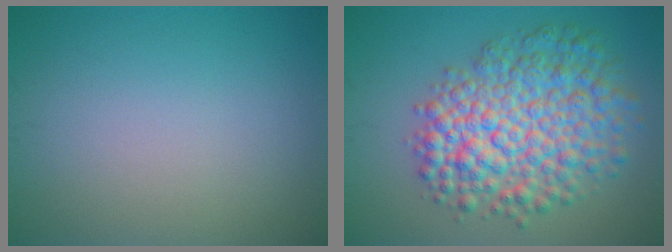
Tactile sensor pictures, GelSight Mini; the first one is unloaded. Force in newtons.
{"total": 9.0, "press": 9.0, "slide": 0.2}